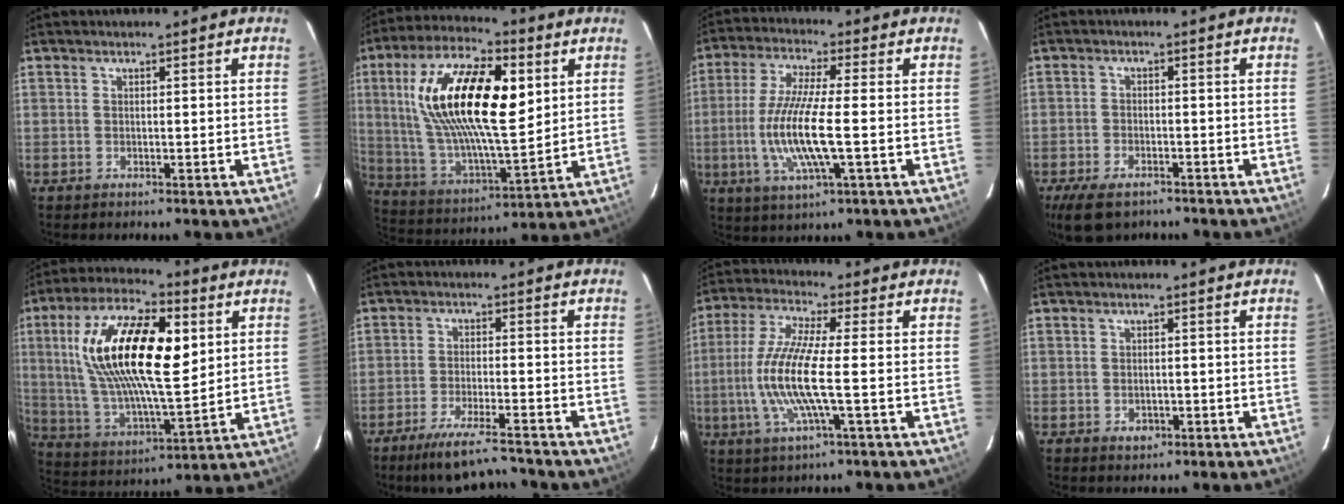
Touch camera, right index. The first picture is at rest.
{"total": 23.7, "force": [6.5, 8.9, 21.0], "torque": [-0.406, 0.014, 0.122]}
{"total": 12.6, "force": [-2.2, 1.8, 12.2], "torque": [-0.249, -0.009, -0.043]}
{"total": 8.0, "force": [-5.7, 4.1, 4.0], "torque": [-0.103, -0.011, -0.098]}
{"total": 23.4, "force": [6.2, 8.9, 20.8], "torque": [-0.403, 0.016, 0.115]}
{"total": 10.2, "force": [-8.9, 1.0, 4.8], "torque": [-0.107, -0.019, -0.147]}
{"total": 12.1, "force": [-1.9, 0.9, 11.9], "torque": [-0.247, -0.003, -0.036]}
{"total": 2.2, "force": [-0.6, 1.9, 0.9], "torque": [-0.015, 0.002, -0.002]}